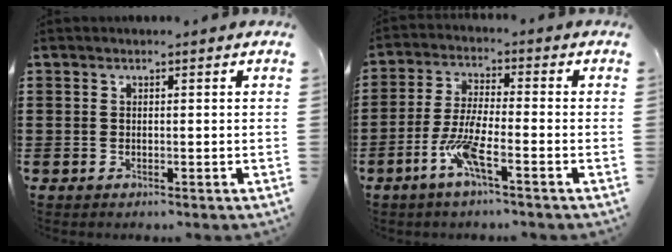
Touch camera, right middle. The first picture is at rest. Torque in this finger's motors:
{"motor_torque": [0.11, 0.35, 0.25, 0.21]}